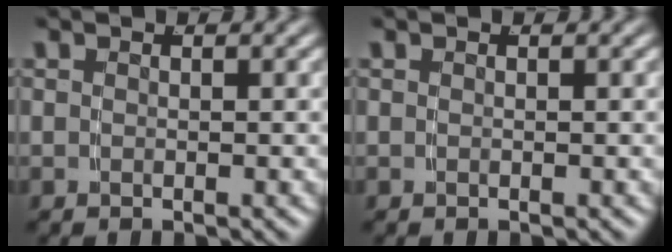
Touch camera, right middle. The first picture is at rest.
{"total": 0.0}